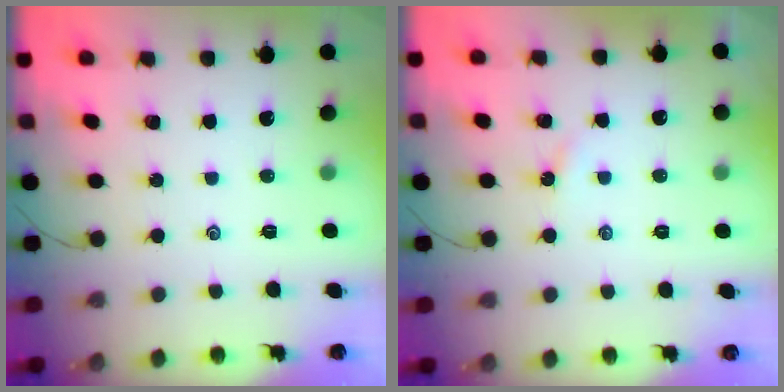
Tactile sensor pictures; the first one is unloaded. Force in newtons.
{"total": 1.4, "press": 1.4, "slide": 0.2}